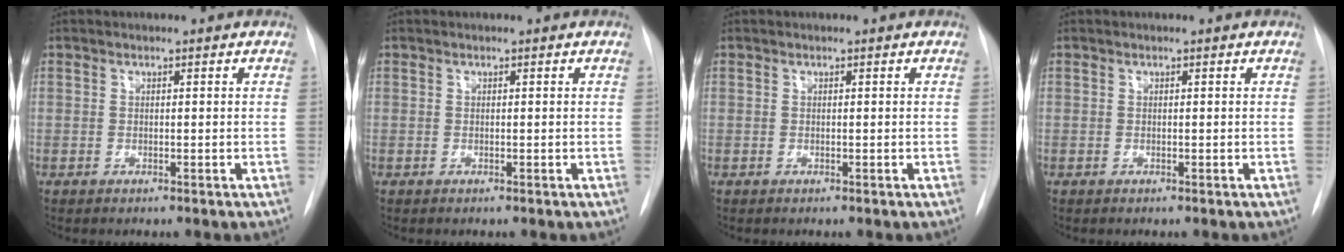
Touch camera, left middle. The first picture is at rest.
{"total": 0.0}
{"total": 0.0}
{"total": 0.0}